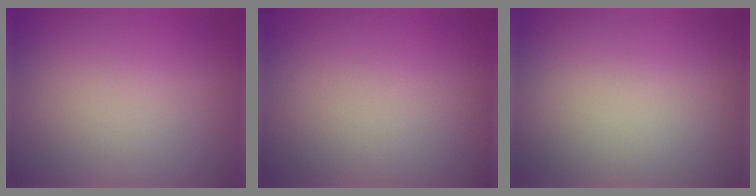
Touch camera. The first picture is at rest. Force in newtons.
{"total": 0.0}
{"total": 0.0}